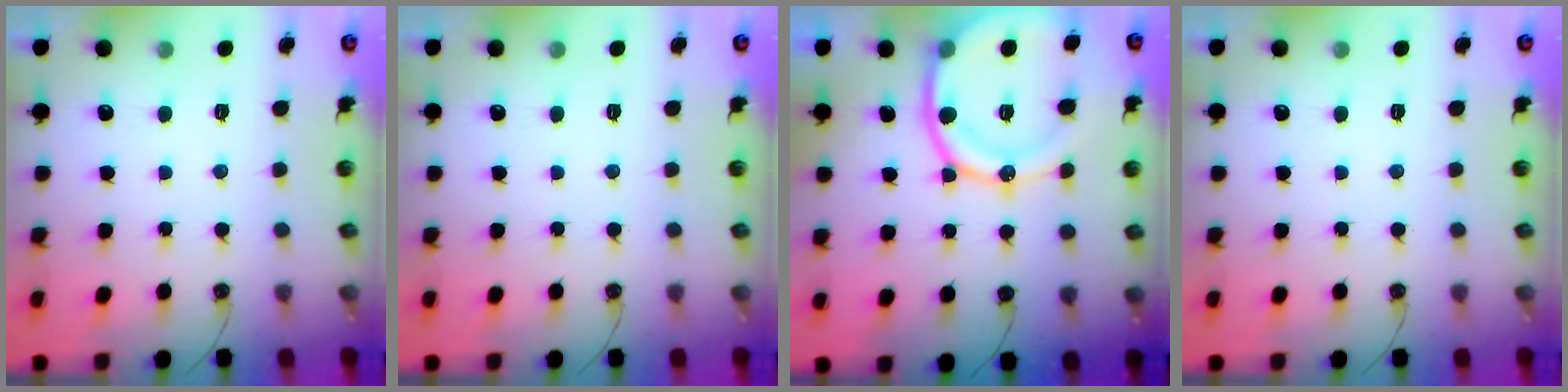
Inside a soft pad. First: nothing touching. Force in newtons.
{"total": 0.0}
{"total": 19.0, "press": 18.9, "slide": 1.9}
{"total": 0.0}